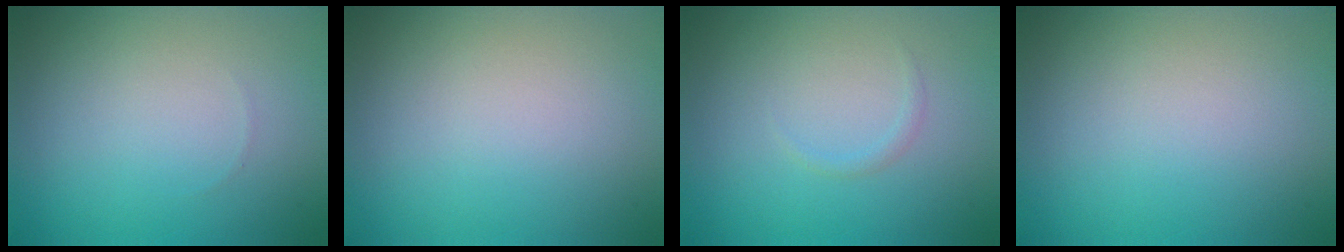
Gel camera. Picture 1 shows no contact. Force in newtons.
{"total": 0.0}
{"total": 0.5, "press": 0.5, "slide": 0.0}
{"total": 0.0}